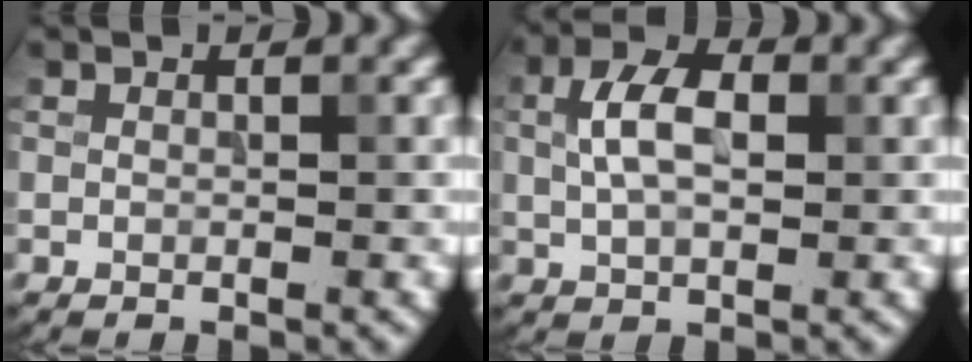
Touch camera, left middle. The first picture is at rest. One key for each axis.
{"total": 4.7, "fx": 0.7, "fy": 2.6, "fz": 3.8, "tx": -0.080, "ty": 0.006, "tz": 0.010}